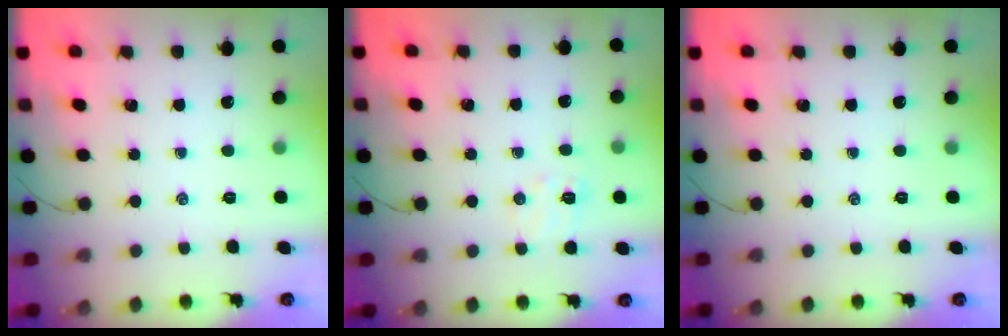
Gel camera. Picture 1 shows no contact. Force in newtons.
{"total": 5.9, "press": 5.8, "slide": 1.3}
{"total": 0.0}